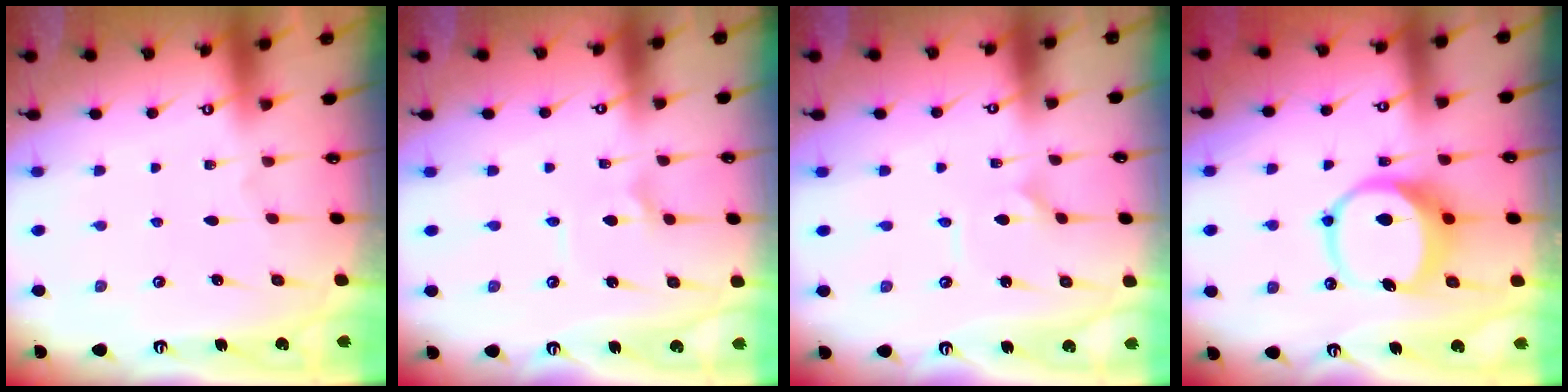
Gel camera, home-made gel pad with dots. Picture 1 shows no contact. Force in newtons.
{"total": 2.2, "press": 2.2, "slide": 0.2}
{"total": 1.0, "press": 1.0, "slide": 0.0}
{"total": 10.2, "press": 10.1, "slide": 1.5}